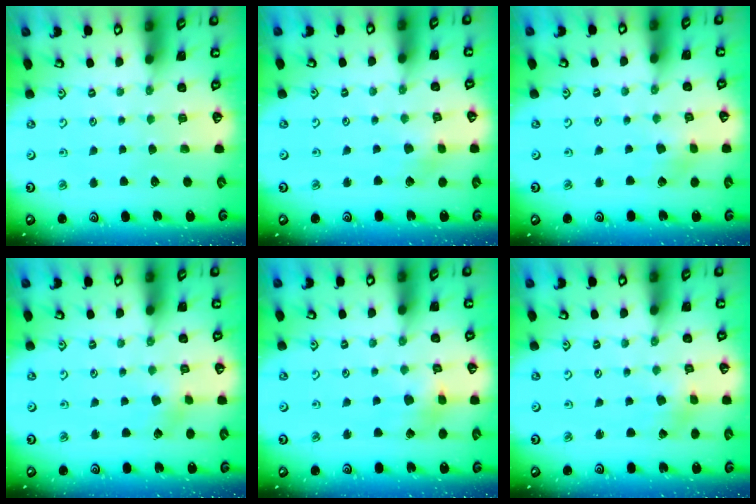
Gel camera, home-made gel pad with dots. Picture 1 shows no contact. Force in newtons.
{"total": 2.8, "press": 2.8, "slide": 0.6}
{"total": 3.1, "press": 3.1, "slide": 0.3}
{"total": 2.3, "press": 2.1, "slide": 0.7}
{"total": 4.5, "press": 4.4, "slide": 0.6}
{"total": 0.8, "press": 0.7, "slide": 0.3}